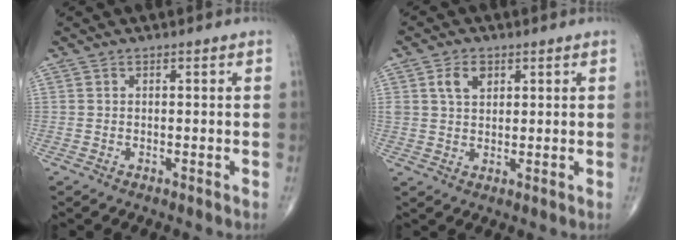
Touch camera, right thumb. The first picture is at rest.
{"total": 4.4, "force": [1.9, 3.0, 2.7], "torque": [-0.038, -0.005, 0.035]}